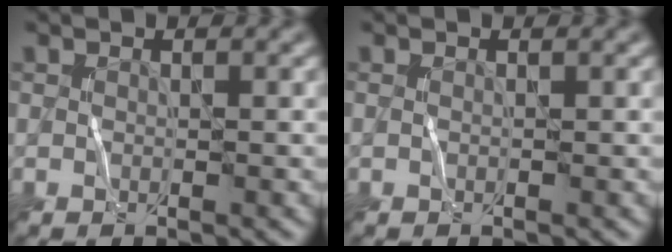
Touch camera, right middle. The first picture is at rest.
{"total": 0.0}